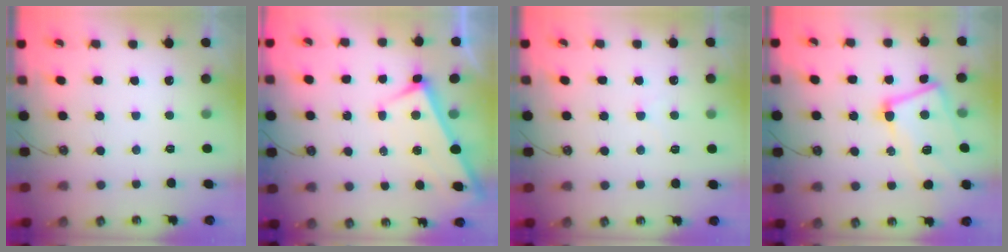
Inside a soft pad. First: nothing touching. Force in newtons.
{"total": 2.5, "press": 2.5, "slide": 0.3}
{"total": 1.5, "press": 1.4, "slide": 0.3}
{"total": 7.5, "press": 7.5, "slide": 0.8}